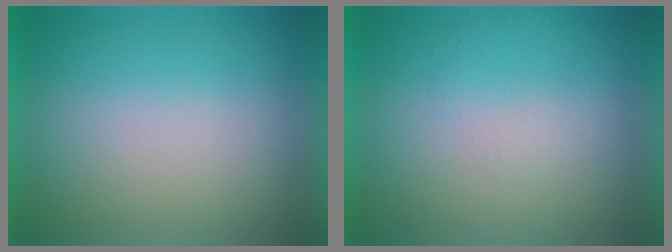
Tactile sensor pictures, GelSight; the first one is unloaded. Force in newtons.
{"total": 1.0}